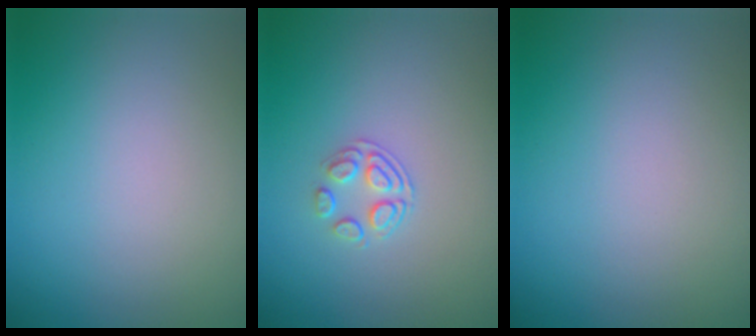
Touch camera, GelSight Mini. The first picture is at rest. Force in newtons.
{"total": 1.8, "press": 1.2, "slide": 1.4}
{"total": 0.0}